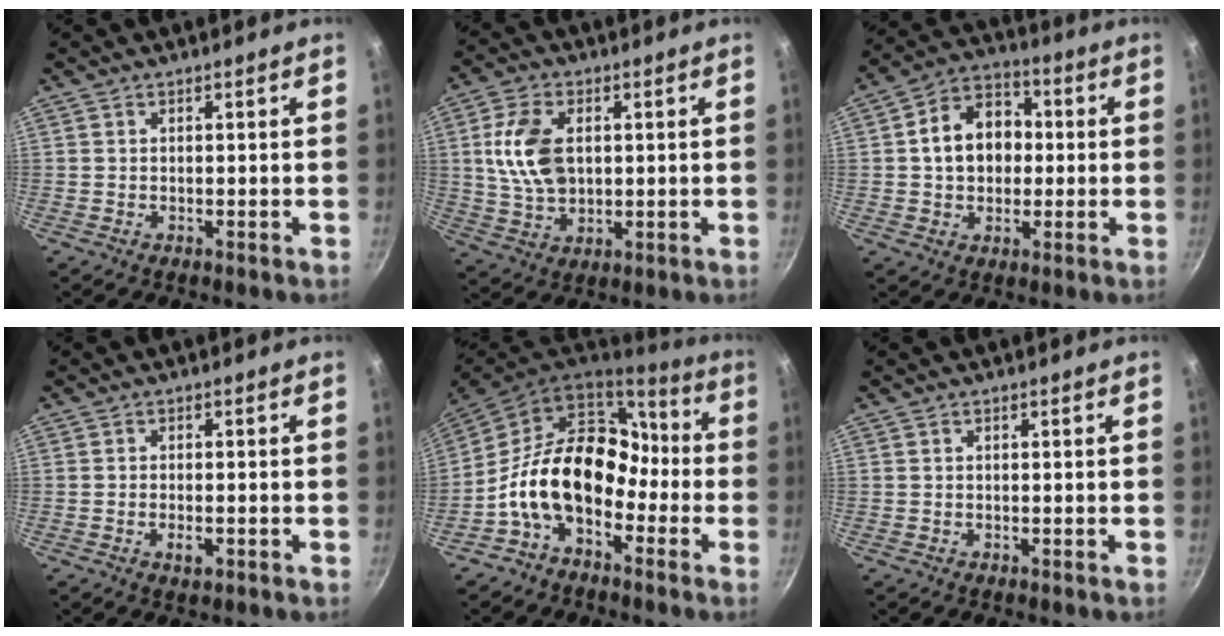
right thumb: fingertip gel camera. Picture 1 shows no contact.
{"total": 11.5, "force": [1.9, 7.4, 8.6], "torque": [-0.151, -0.005, 0.036]}
{"total": 12.3, "force": [0.8, 9.5, 7.8], "torque": [-0.092, 0.026, 0.000]}
{"total": 2.5, "force": [-0.9, 1.1, 2.0], "torque": [-0.038, 0.001, -0.017]}
{"total": 18.3, "force": [-4.6, 12.4, 12.6], "torque": [-0.177, 0.070, -0.099]}
{"total": 0.0}